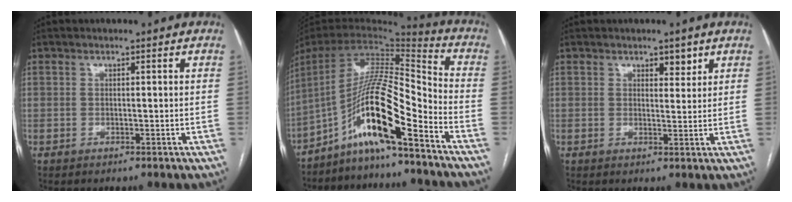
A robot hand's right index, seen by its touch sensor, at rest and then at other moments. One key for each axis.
{"total": 15.1, "fx": -9.2, "fy": 0.4, "fz": 12.0, "tx": -0.220, "ty": 0.018, "tz": -0.166}
{"total": 2.4, "fx": 1.6, "fy": 1.1, "fz": 1.4, "tx": -0.017, "ty": -0.005, "tz": 0.024}